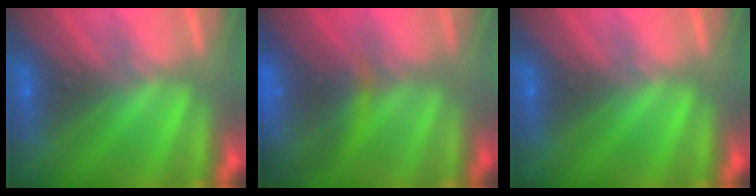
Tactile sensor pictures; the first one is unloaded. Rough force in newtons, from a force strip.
{"total": 13.7}
{"total": 0.0}